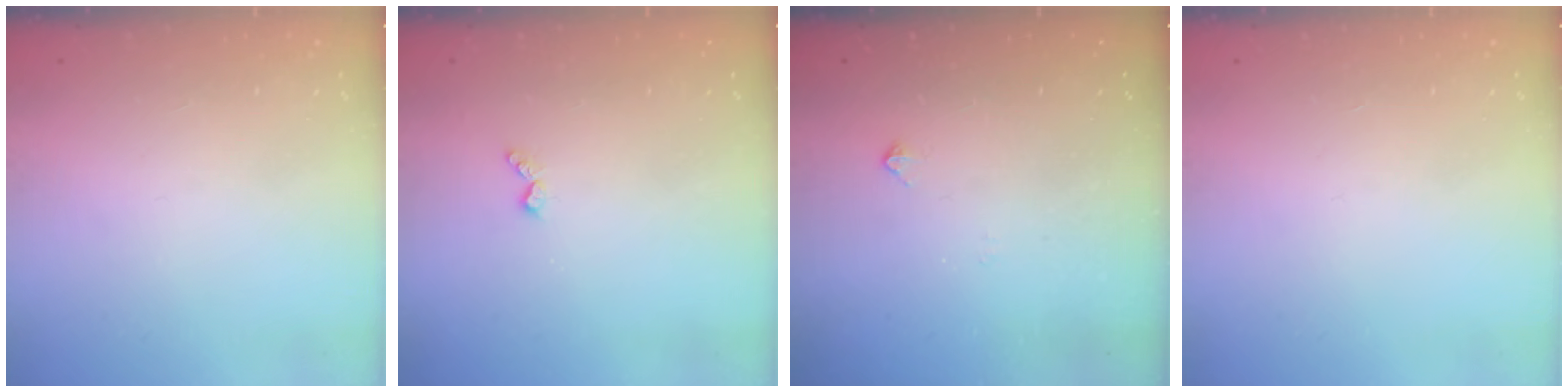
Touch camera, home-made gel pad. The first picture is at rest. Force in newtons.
{"total": 3.6, "press": 3.6, "slide": 0.6}
{"total": 2.4, "press": 2.4, "slide": 0.5}
{"total": 0.0}